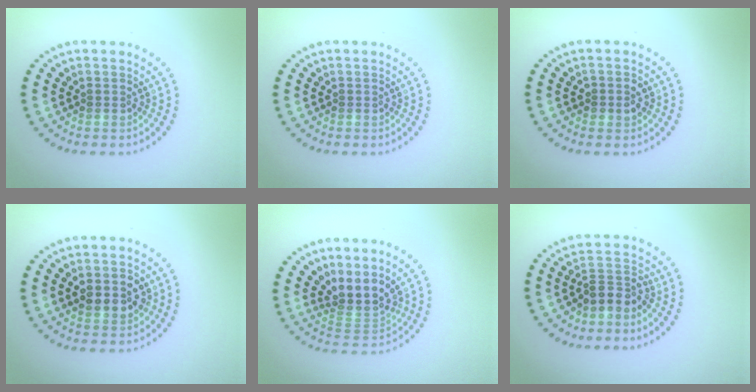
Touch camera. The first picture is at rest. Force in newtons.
{"total": 0.0}
{"total": 1.4, "press": 1.3, "slide": 0.3}
{"total": 3.1, "press": 3.0, "slide": 0.4}
{"total": 3.5, "press": 2.7, "slide": 2.2}
{"total": 2.6, "press": 1.9, "slide": 1.8}